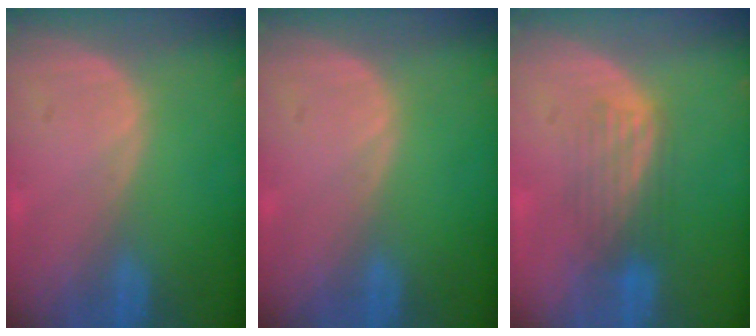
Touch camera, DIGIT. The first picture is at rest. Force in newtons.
{"total": 0.0}
{"total": 4.1, "press": 4.1, "slide": 0.1}